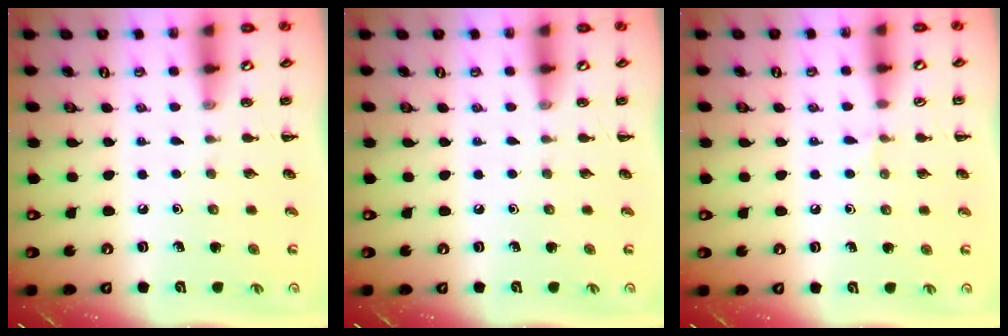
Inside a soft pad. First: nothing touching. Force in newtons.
{"total": 0.0}
{"total": 3.8, "press": 3.5, "slide": 1.3}